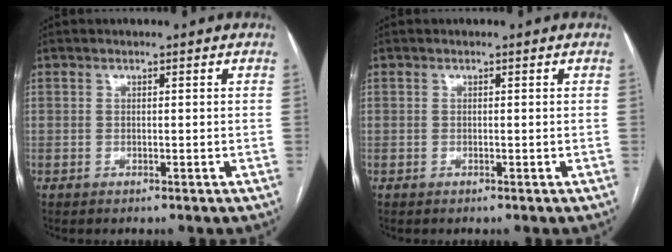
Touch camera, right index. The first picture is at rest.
{"total": 0.0}